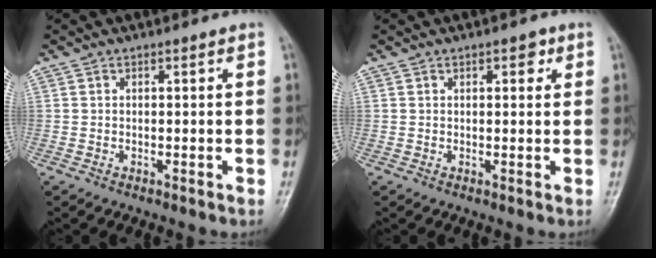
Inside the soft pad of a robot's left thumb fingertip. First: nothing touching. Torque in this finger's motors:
{"motor_torque": [-0.44, -0.16, -0.23, -0.03, 0.07]}